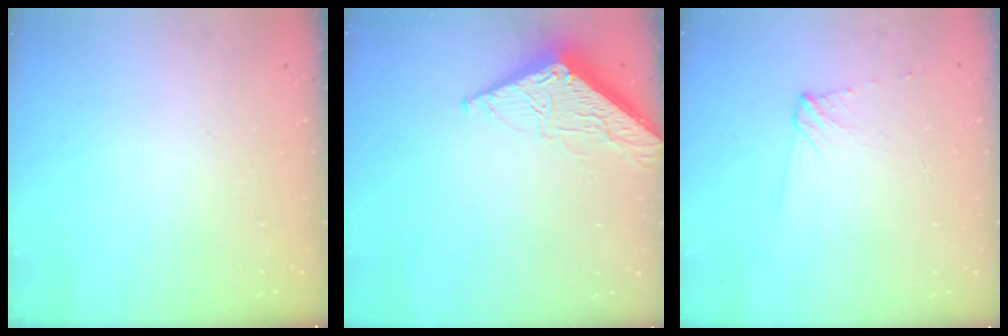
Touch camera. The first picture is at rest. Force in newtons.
{"total": 6.4, "press": 6.4, "slide": 0.8}
{"total": 4.6, "press": 4.5, "slide": 0.6}